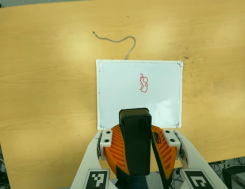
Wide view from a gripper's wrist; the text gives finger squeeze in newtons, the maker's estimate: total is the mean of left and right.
{"total": 10.5, "left": 10.5, "right": 10.5}